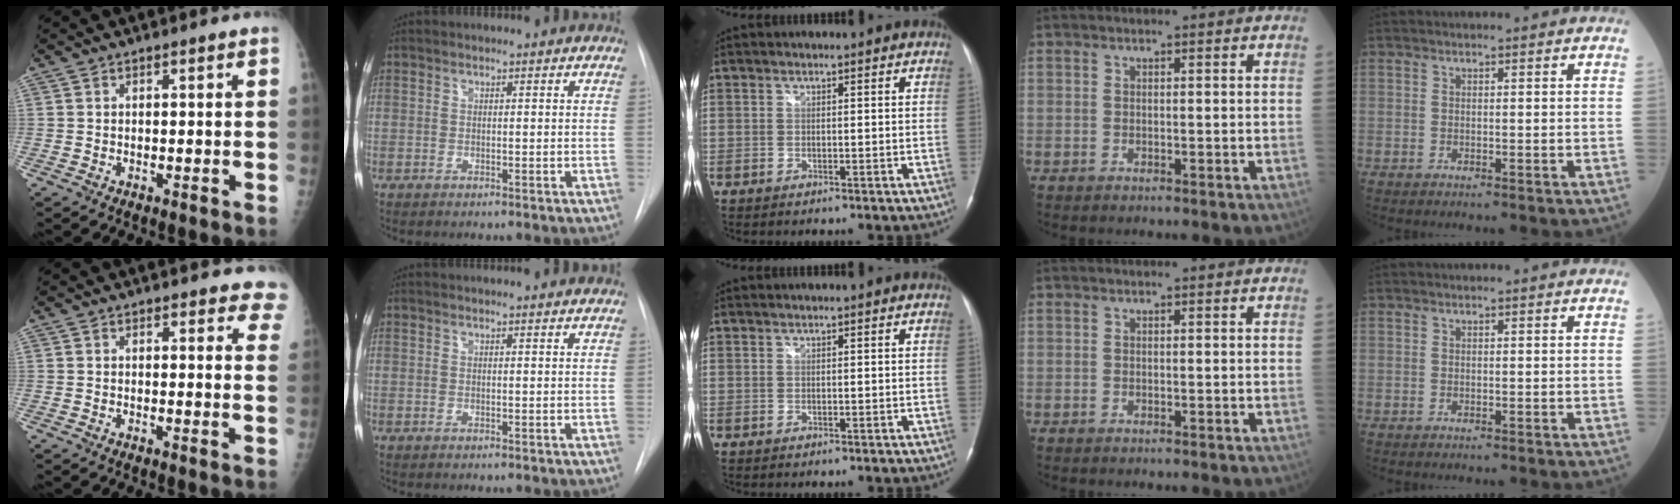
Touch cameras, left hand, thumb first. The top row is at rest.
{"thumb": {"total": 6.8, "force": [6.2, 2.4, 1.6], "torque": [0.031, -0.023, 0.044]}, "index": {"total": 4.6, "force": [4.4, 0.7, 1.2], "torque": [-0.015, 0.021, 0.044]}}